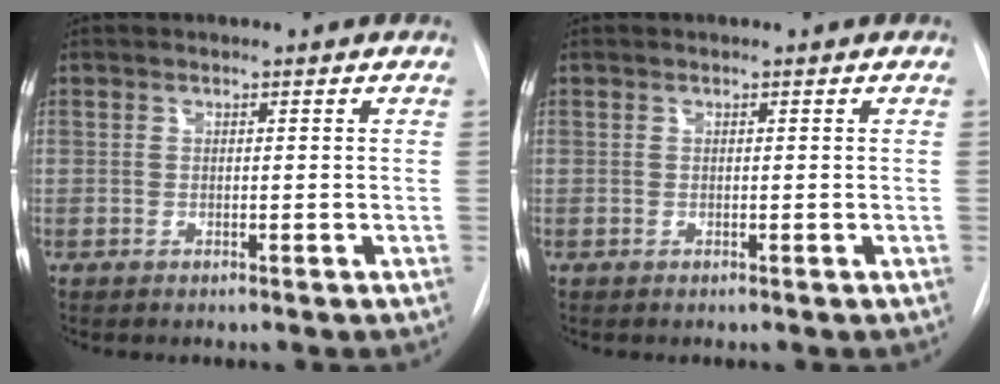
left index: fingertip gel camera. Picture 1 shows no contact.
{"total": 0.0}